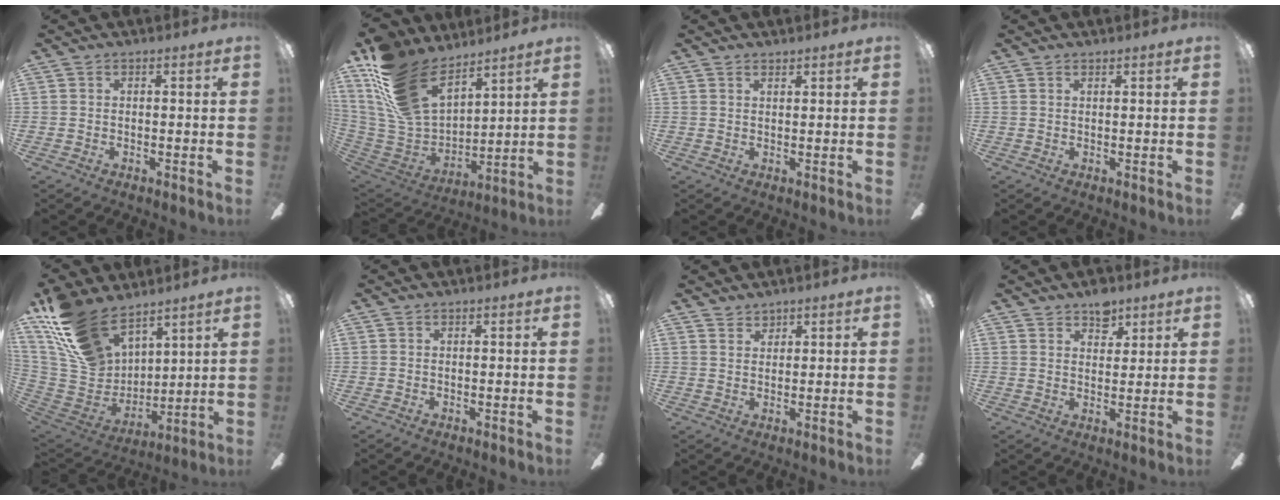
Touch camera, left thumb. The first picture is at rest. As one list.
[{"total": 20.8, "force": [13.6, 11.0, 11.3], "torque": [-0.263, -0.084, 0.250]}, {"total": 1.2, "force": [1.1, 0.3, 0.0], "torque": [-0.002, -0.003, 0.023]}, {"total": 0.7, "force": [0.7, 0.2, 0.0], "torque": [0.000, -0.001, 0.013]}, {"total": 19.8, "force": [13.6, 11.0, 9.3], "torque": [-0.205, -0.070, 0.261]}, {"total": 0.0}, {"total": 2.2, "force": [2.0, 0.9, -0.3], "torque": [0.003, -0.011, 0.040]}, {"total": 5.9, "force": [4.3, 3.4, 2.0], "torque": [-0.013, -0.023, 0.074]}]